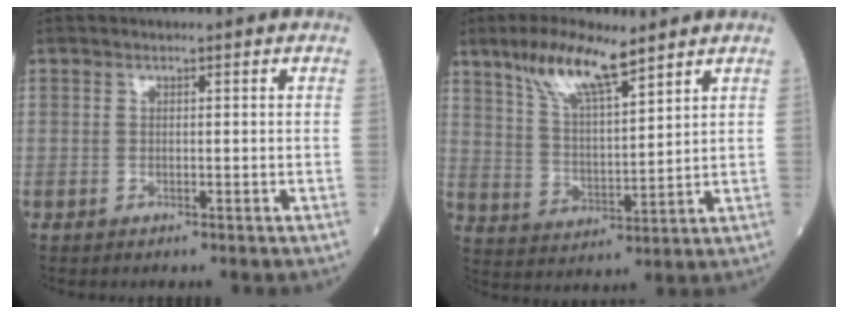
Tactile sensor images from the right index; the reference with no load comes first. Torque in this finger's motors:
{"motor_torque": [0.91, 1.23, 0.18, 0.05]}